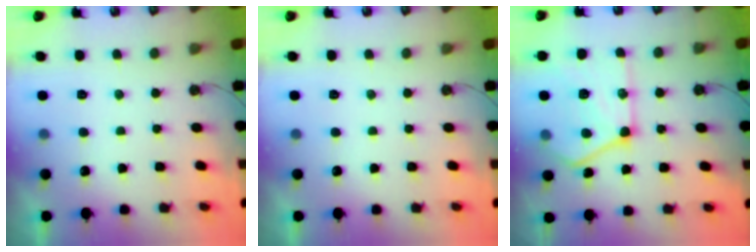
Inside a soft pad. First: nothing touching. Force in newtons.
{"total": 0.0}
{"total": 20.1, "press": 20.1, "slide": 1.4}